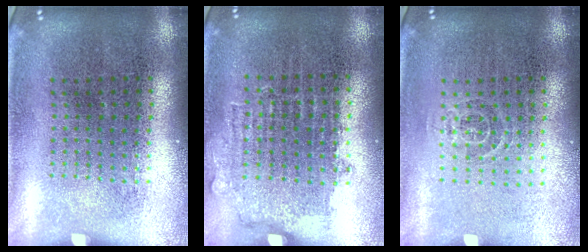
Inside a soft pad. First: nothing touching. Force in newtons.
{"total": 0.9, "press": 0.8, "slide": 0.3}
{"total": 0.8, "press": 0.5, "slide": 0.6}